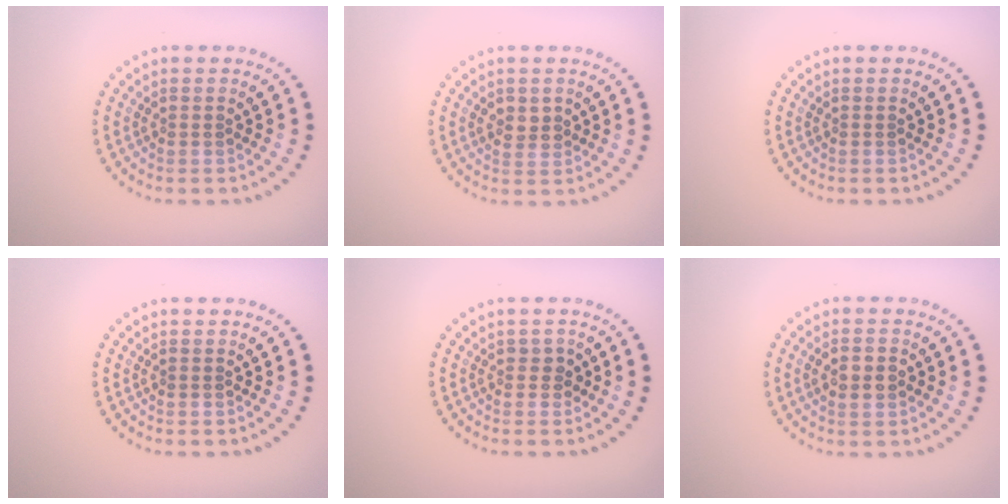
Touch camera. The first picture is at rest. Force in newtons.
{"total": 1.7, "press": 1.6, "slide": 0.4}
{"total": 0.0}
{"total": 0.0}
{"total": 1.1, "press": 1.1, "slide": 0.3}
{"total": 2.8, "press": 2.8, "slide": 0.2}